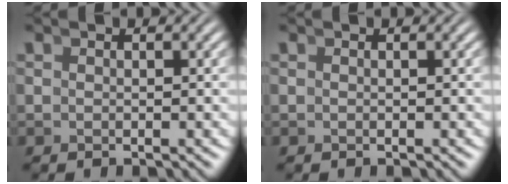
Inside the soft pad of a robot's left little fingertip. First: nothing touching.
{"total": 0.0}